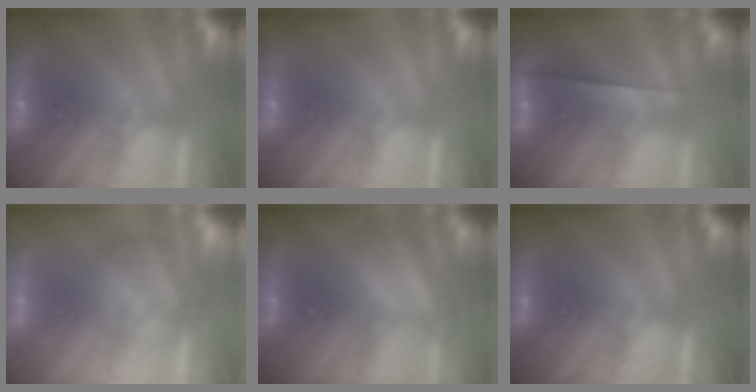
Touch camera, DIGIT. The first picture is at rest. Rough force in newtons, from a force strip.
{"total": 0.0}
{"total": 2.3}
{"total": 3.2}
{"total": 5.0}
{"total": 0.0}